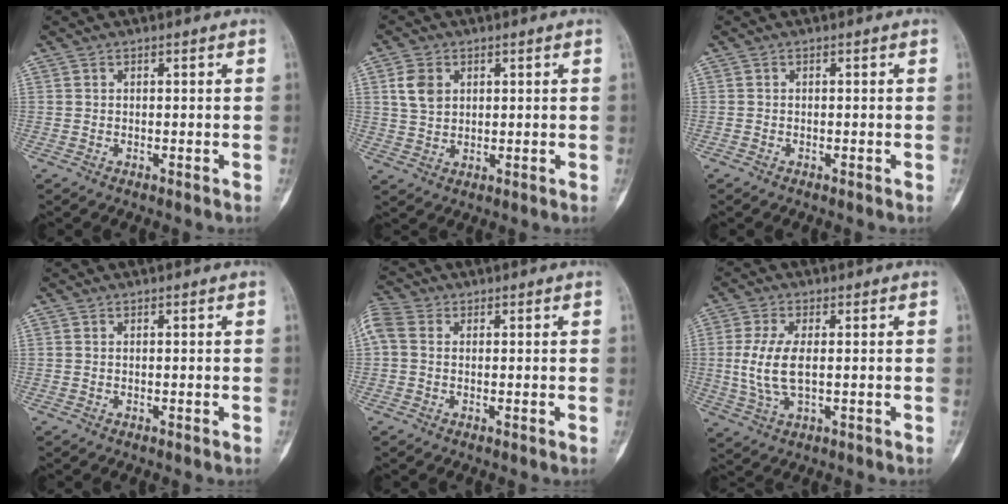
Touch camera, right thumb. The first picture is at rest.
{"total": 5.5, "force": [1.9, 4.0, 3.3], "torque": [-0.053, -0.003, 0.039]}
{"total": 0.0}
{"total": 0.0}
{"total": 4.4, "force": [0.7, 3.1, 3.1], "torque": [-0.086, 0.015, 0.006]}
{"total": 7.8, "force": [0.1, 3.3, 7.1], "torque": [-0.168, -0.004, 0.004]}